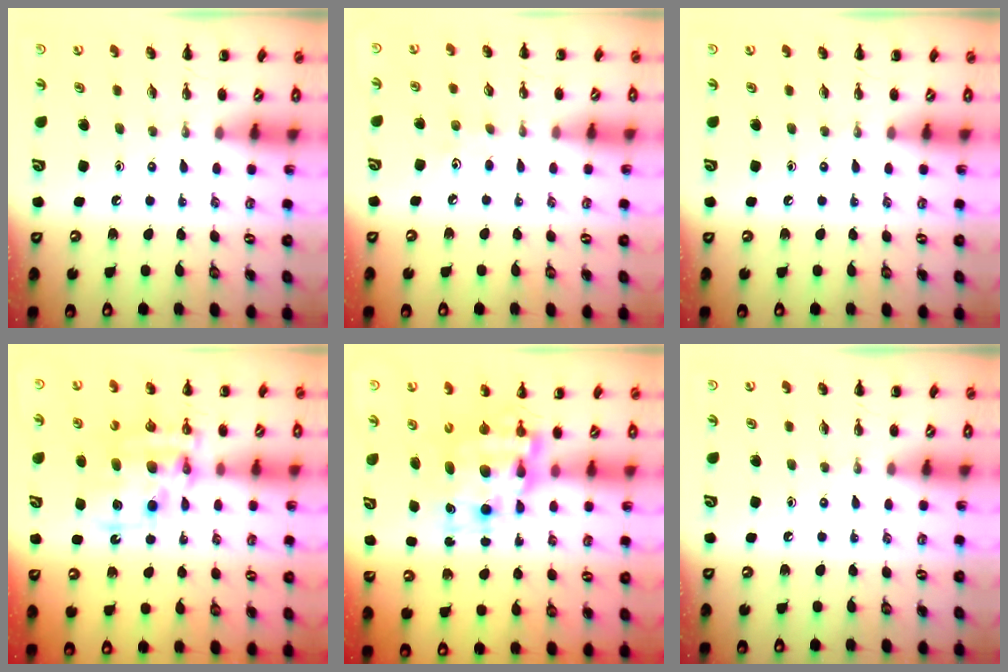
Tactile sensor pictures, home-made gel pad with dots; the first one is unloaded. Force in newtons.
{"total": 4.0, "press": 3.9, "slide": 1.1}
{"total": 0.0}
{"total": 13.1, "press": 12.8, "slide": 2.8}
{"total": 9.6, "press": 9.1, "slide": 3.0}
{"total": 0.0}